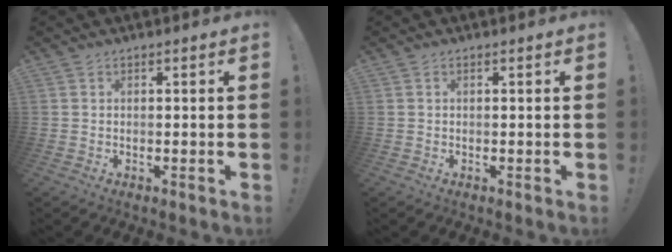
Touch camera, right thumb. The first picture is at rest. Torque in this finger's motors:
{"motor_torque": [-0.14, -0.01, -0.19, 0.11, 0.03]}